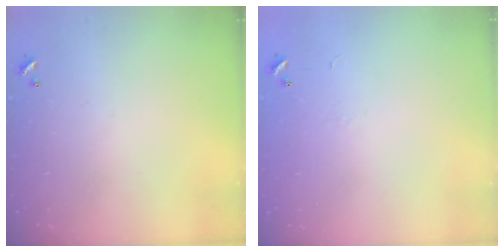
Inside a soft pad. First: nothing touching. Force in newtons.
{"total": 6.9, "press": 6.9, "slide": 0.9}